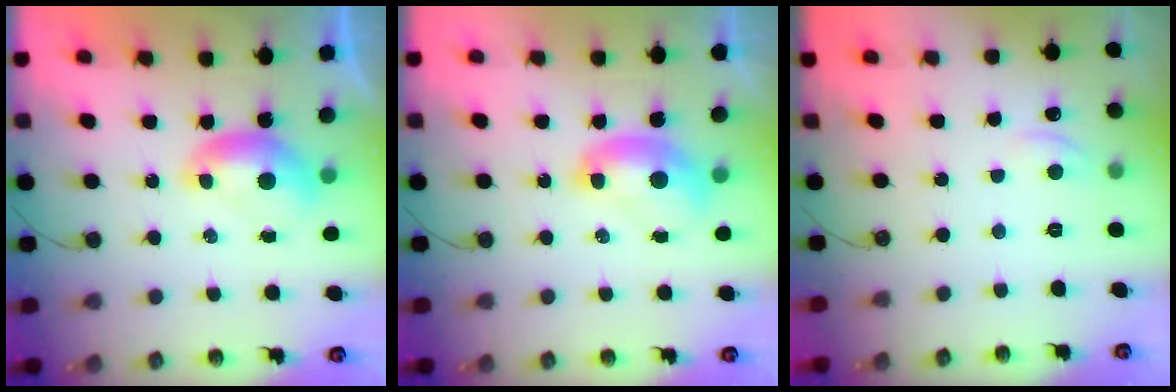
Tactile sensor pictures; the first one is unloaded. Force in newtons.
{"total": 2.0, "press": 2.0, "slide": 0.0}
{"total": 2.0, "press": 2.0, "slide": 0.2}